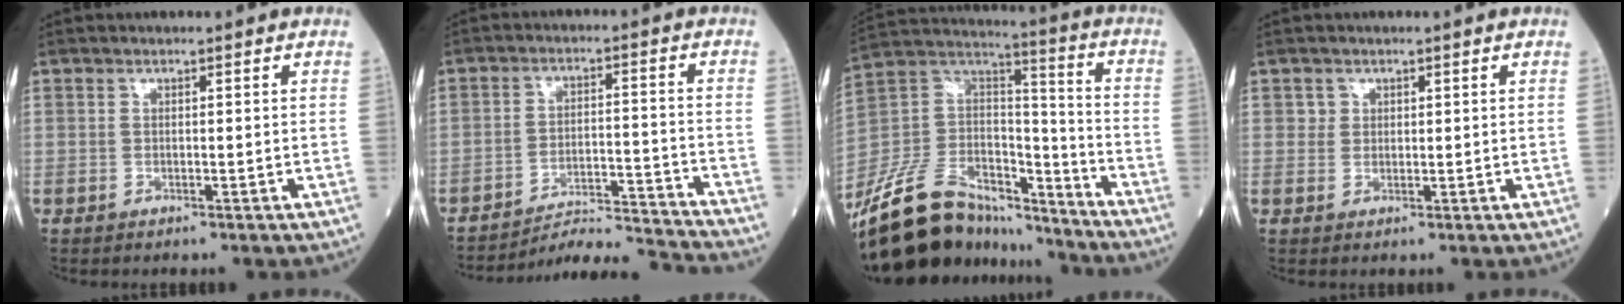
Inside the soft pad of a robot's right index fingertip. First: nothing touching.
{"total": 10.5, "force": [-10.2, -2.7, 0.0], "torque": [-0.001, 0.010, -0.172]}
{"total": 22.9, "force": [-19.5, 8.2, 8.8], "torque": [-0.212, 0.026, -0.341]}
{"total": 1.3, "force": [0.5, 1.2, 0.1], "torque": [0.010, -0.001, 0.003]}